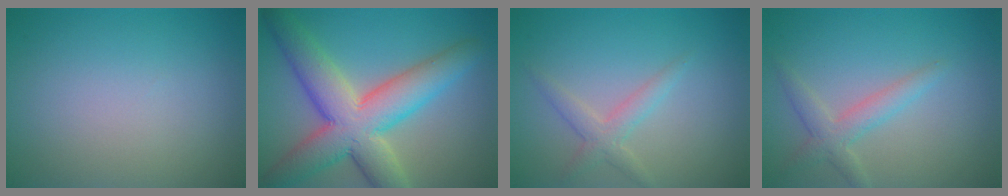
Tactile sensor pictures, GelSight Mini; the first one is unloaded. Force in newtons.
{"total": 9.7, "press": 9.7, "slide": 0.3}
{"total": 2.1, "press": 2.1, "slide": 0.1}
{"total": 2.5, "press": 2.5, "slide": 0.1}